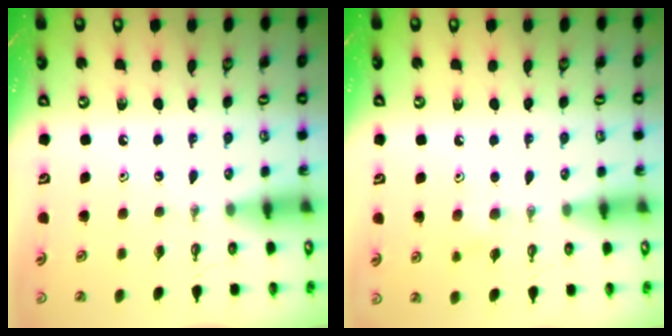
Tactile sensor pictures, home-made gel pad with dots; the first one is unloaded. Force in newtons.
{"total": 7.1, "press": 6.1, "slide": 3.5}